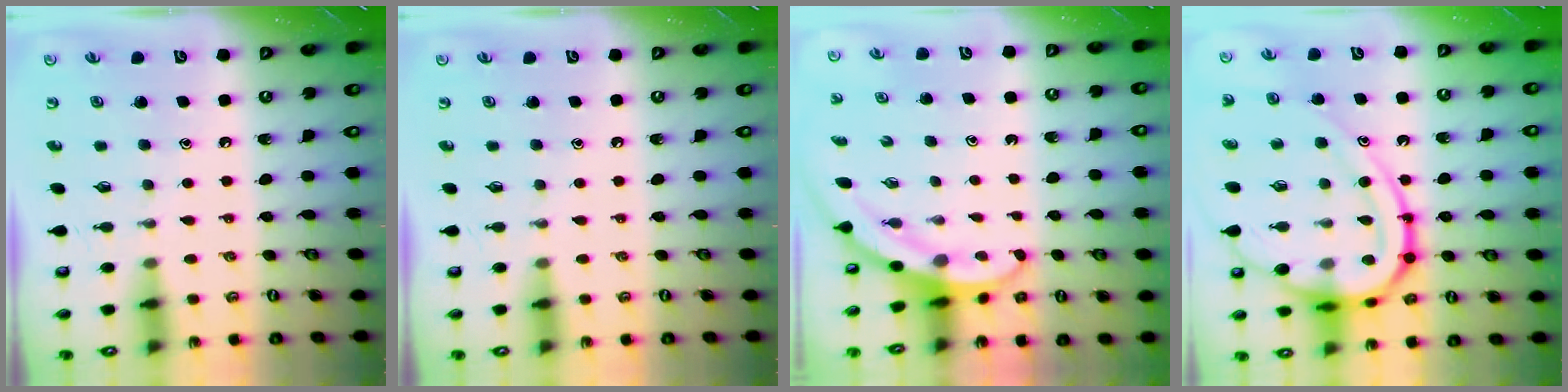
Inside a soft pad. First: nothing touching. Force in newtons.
{"total": 0.0}
{"total": 3.1, "press": 3.1, "slide": 0.1}
{"total": 22.0, "press": 21.9, "slide": 2.3}